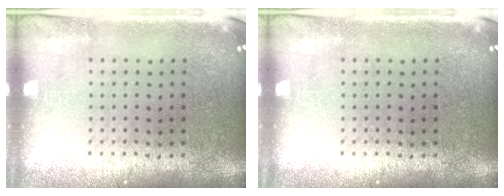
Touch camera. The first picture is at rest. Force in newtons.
{"total": 0.0}